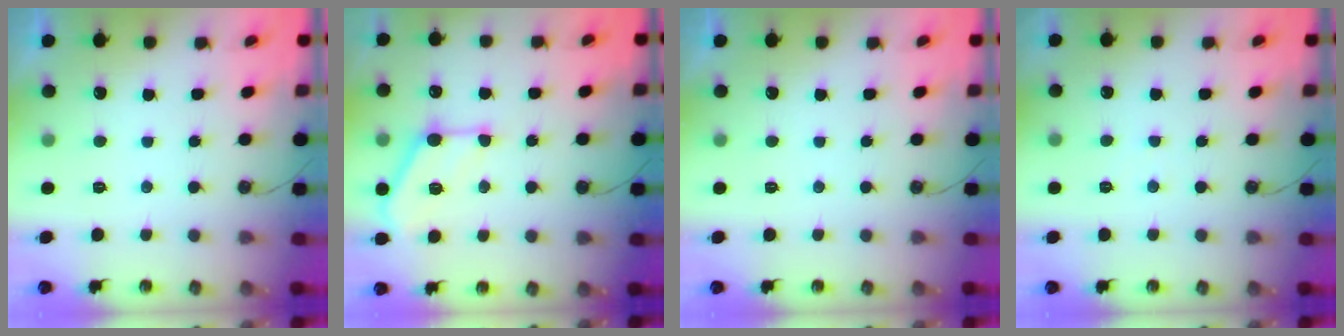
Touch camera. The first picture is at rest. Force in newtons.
{"total": 13.0, "press": 13.0, "slide": 0.9}
{"total": 0.0}
{"total": 2.5, "press": 2.4, "slide": 0.4}